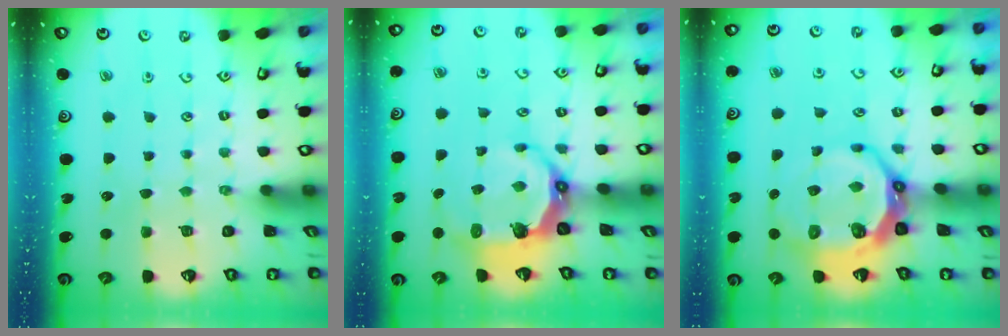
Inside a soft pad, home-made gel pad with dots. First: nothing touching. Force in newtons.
{"total": 7.3, "press": 5.9, "slide": 4.3}
{"total": 14.0, "press": 13.2, "slide": 4.7}